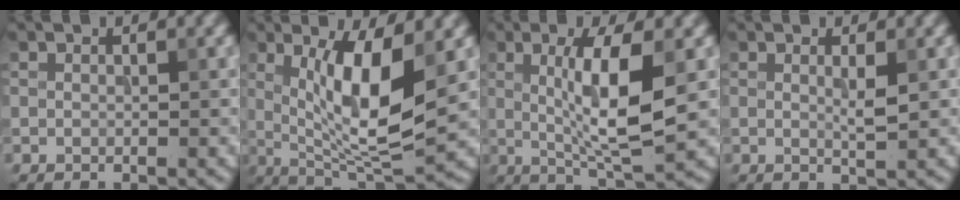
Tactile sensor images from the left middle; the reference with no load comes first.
{"total": 8.3, "force": [1.4, 2.2, 7.9], "torque": [-0.135, -0.012, 0.030]}
{"total": 6.9, "force": [0.7, 1.5, 6.7], "torque": [-0.118, -0.006, 0.016]}
{"total": 1.4, "force": [0.3, 0.1, 1.3], "torque": [-0.024, -0.003, 0.003]}